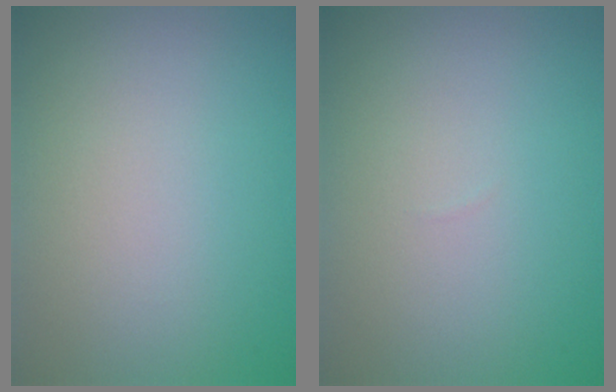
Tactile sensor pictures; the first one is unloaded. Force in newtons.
{"total": 0.0}